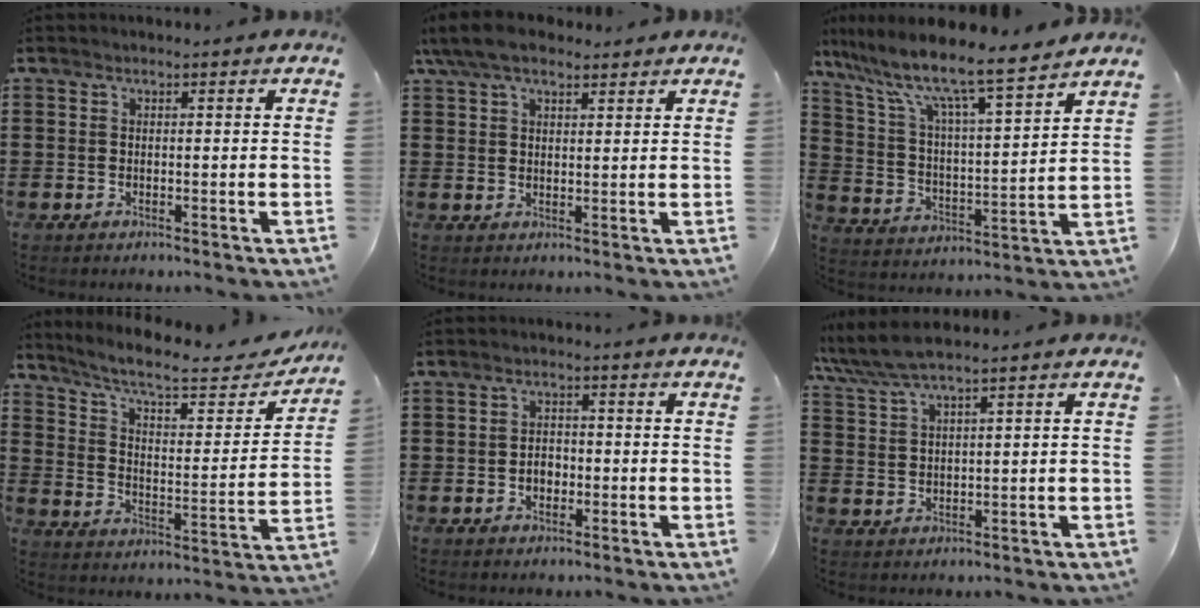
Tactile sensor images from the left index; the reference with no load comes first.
{"total": 6.5, "force": [5.0, 2.2, 3.6], "torque": [-0.082, 0.001, 0.094]}
{"total": 8.9, "force": [7.6, 0.5, 4.7], "torque": [-0.123, -0.056, 0.121]}
{"total": 8.2, "force": [6.7, 1.2, 4.6], "torque": [-0.108, -0.042, 0.107]}
{"total": 2.4, "force": [-0.8, 1.7, 1.5], "torque": [-0.024, -0.002, -0.020]}
{"total": 4.4, "force": [3.6, 0.2, 2.5], "torque": [-0.059, -0.005, 0.063]}